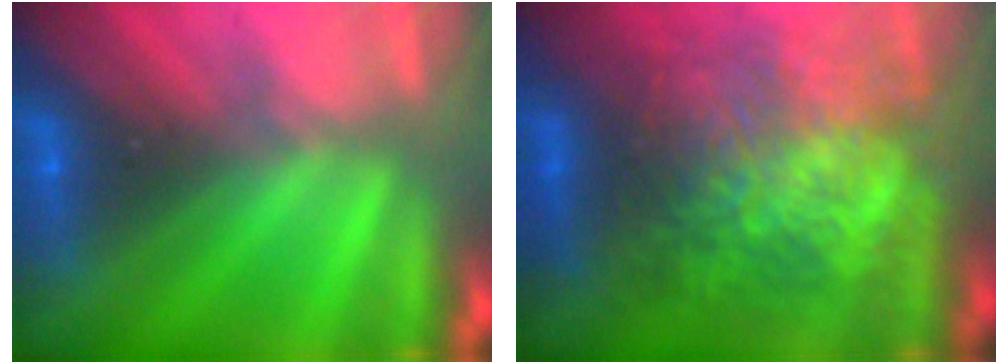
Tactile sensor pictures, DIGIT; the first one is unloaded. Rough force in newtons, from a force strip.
{"total": 7.6}